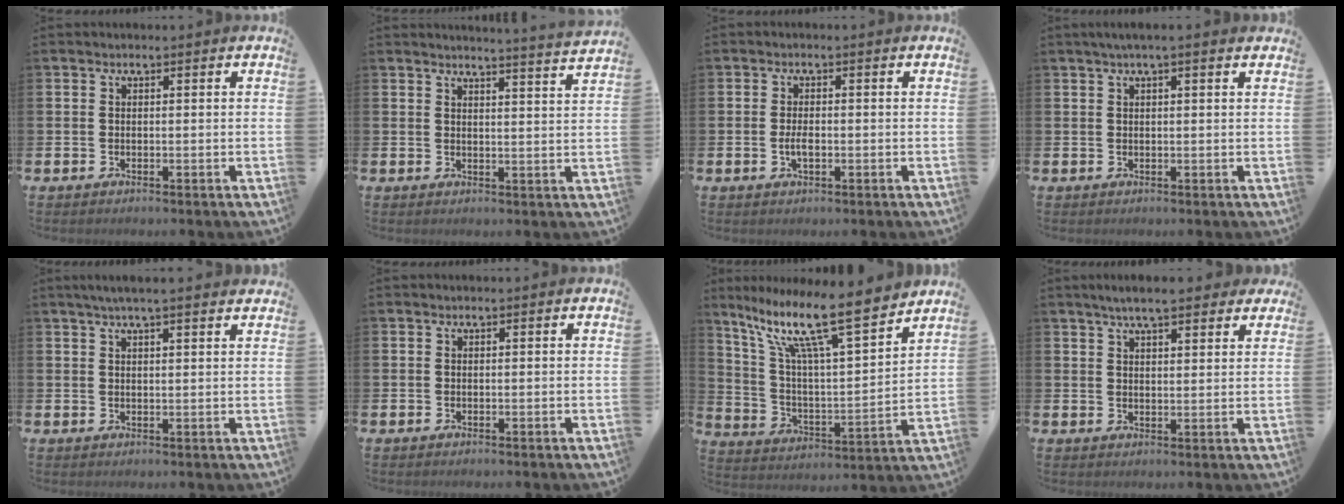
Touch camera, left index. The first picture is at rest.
{"total": 3.7, "force": [3.6, -0.8, 0.1], "torque": [0.003, -0.033, 0.061]}
{"total": 2.1, "force": [-0.3, 0.9, 1.9], "torque": [-0.031, -0.001, -0.006]}
{"total": 1.9, "force": [1.3, 0.1, 1.3], "torque": [-0.021, 0.003, 0.022]}
{"total": 3.2, "force": [2.8, 0.0, 1.5], "torque": [-0.031, -0.004, 0.050]}
{"total": 0.0}
{"total": 14.3, "force": [10.9, 2.4, 8.9], "torque": [-0.193, -0.064, 0.181]}
{"total": 5.6, "force": [4.9, 1.3, 2.4], "torque": [-0.045, -0.014, 0.088]}